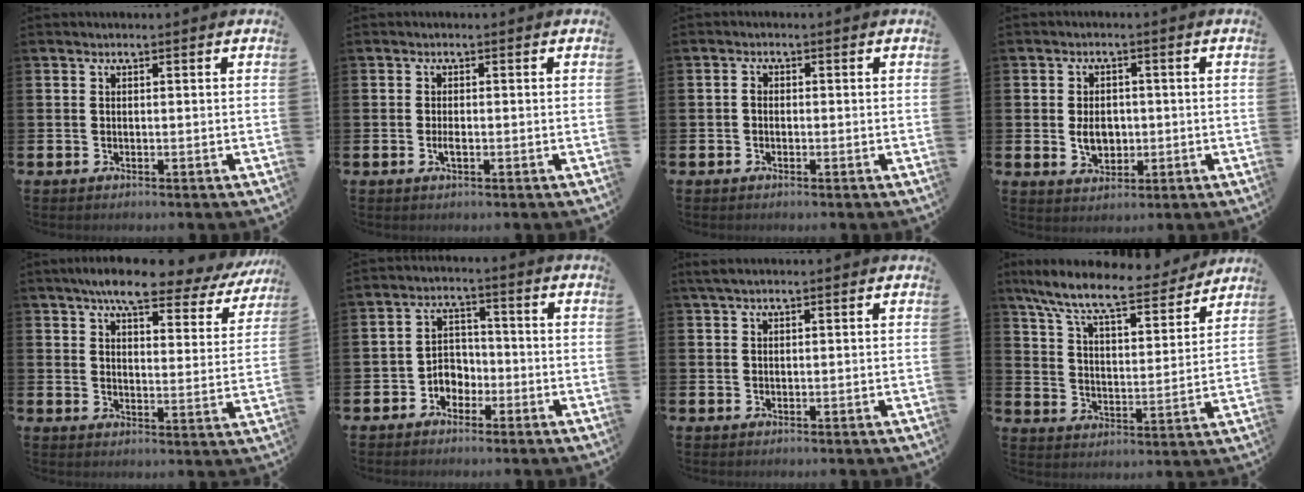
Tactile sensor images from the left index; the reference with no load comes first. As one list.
[{"total": 1.3, "force": [-0.4, 0.5, 1.2], "torque": [-0.029, 0.003, -0.005]}, {"total": 1.2, "force": [-0.5, 0.8, 0.7], "torque": [-0.014, 0.005, -0.011]}, {"total": 4.0, "force": [-0.2, 2.9, 2.7], "torque": [-0.041, 0.003, -0.009]}, {"total": 5.7, "force": [5.5, 0.8, 1.1], "torque": [-0.036, -0.049, 0.087]}, {"total": 3.2, "force": [-1.7, 2.5, 0.8], "torque": [-0.034, 0.003, -0.041]}, {"total": 1.4, "force": [1.0, 0.2, 0.9], "torque": [-0.024, 0.006, 0.018]}, {"total": 9.7, "force": [8.4, 1.7, 4.4], "torque": [-0.120, -0.052, 0.144]}]